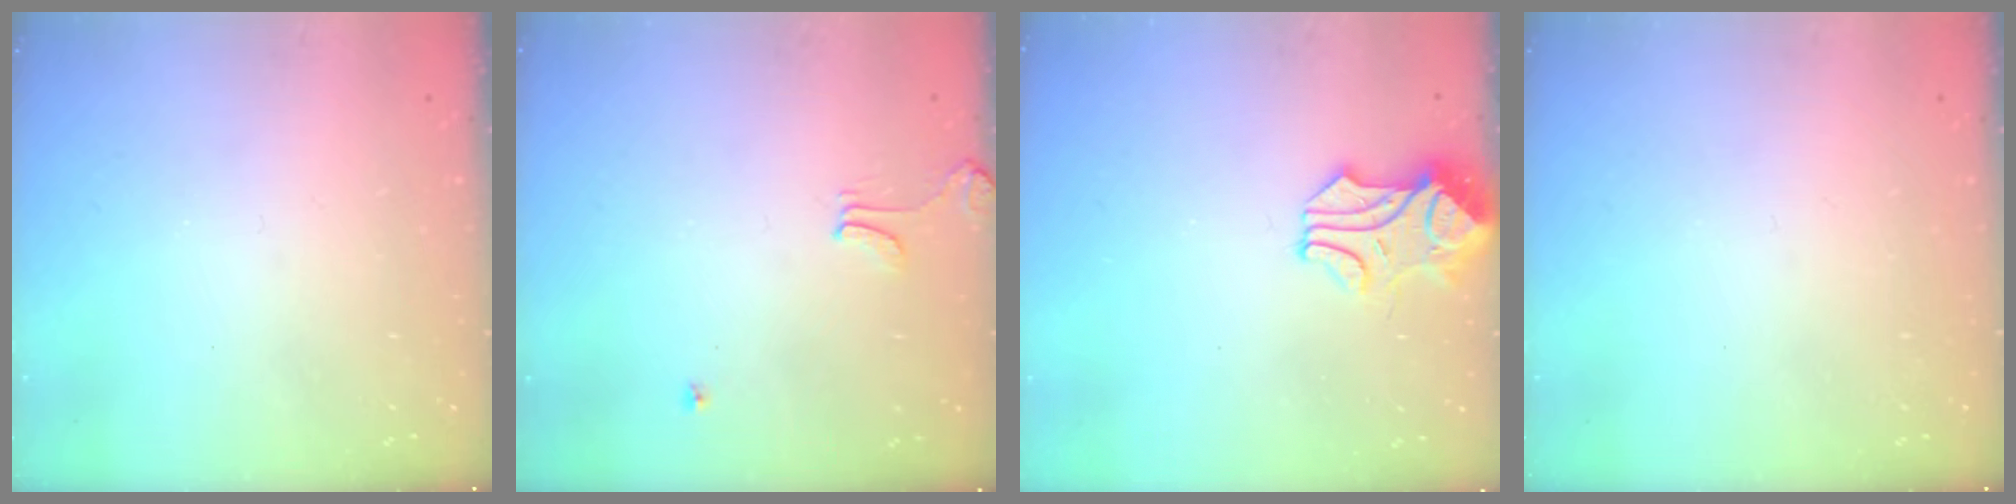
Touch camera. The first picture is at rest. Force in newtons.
{"total": 1.7, "press": 1.7, "slide": 0.3}
{"total": 0.5, "press": 0.5, "slide": 0.1}
{"total": 0.0}